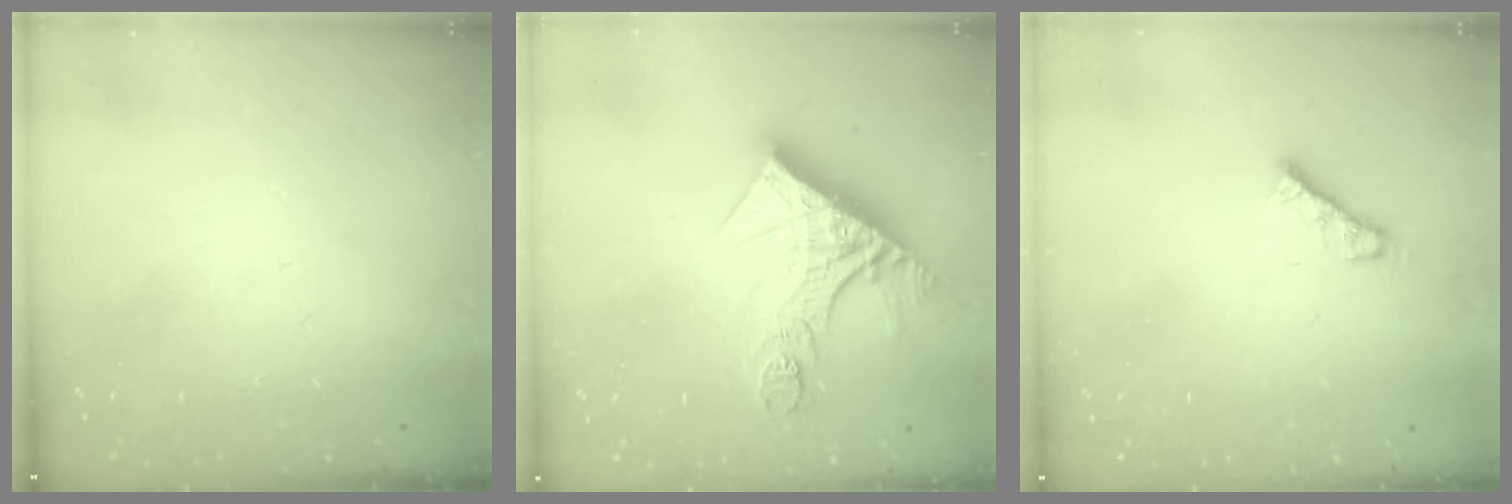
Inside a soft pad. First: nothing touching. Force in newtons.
{"total": 16.2, "press": 16.2, "slide": 1.7}
{"total": 4.8, "press": 4.8, "slide": 0.3}